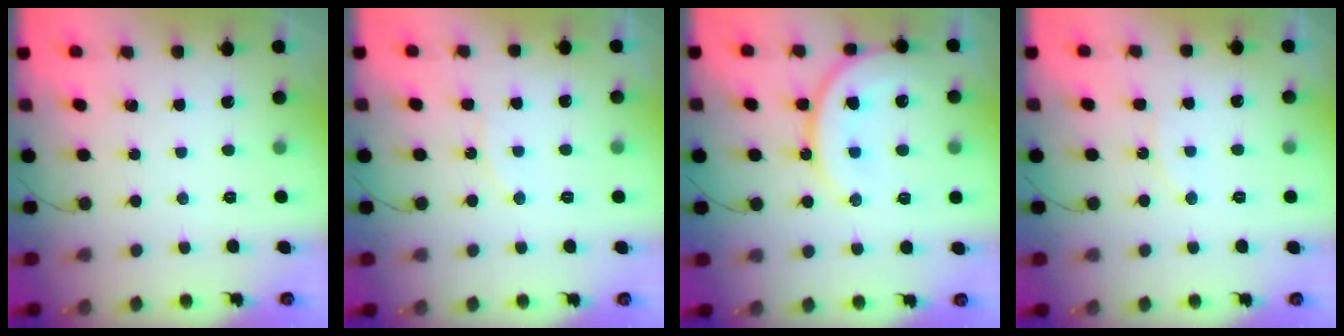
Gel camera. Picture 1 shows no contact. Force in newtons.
{"total": 7.5, "press": 7.5, "slide": 0.3}
{"total": 15.6, "press": 15.5, "slide": 1.7}
{"total": 7.5, "press": 7.5, "slide": 0.3}